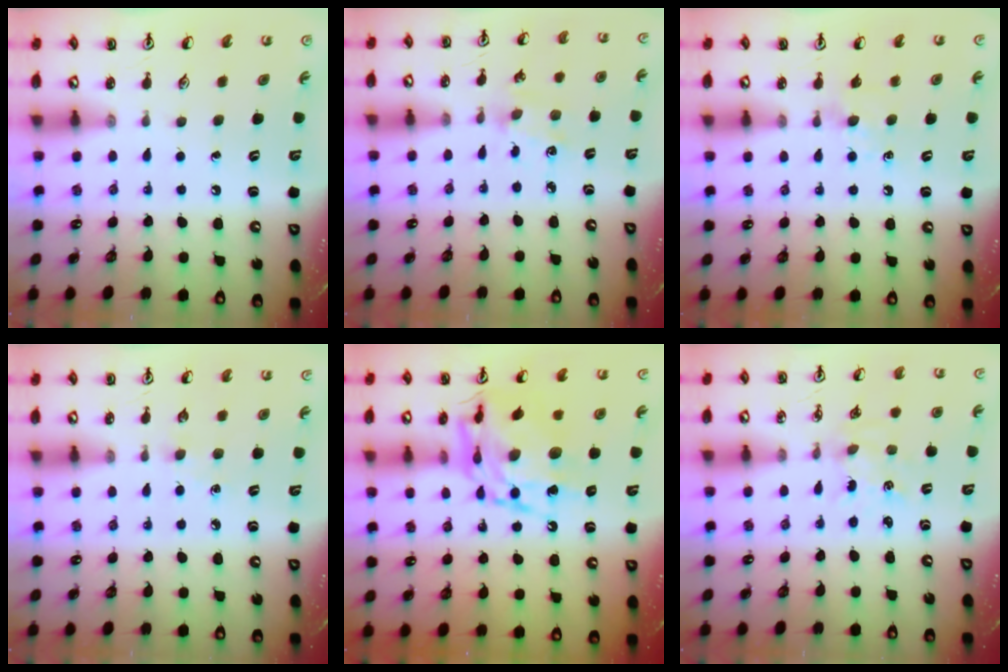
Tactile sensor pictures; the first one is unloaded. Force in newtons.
{"total": 1.8, "press": 1.8, "slide": 0.3}
{"total": 5.0, "press": 5.0, "slide": 0.8}
{"total": 2.7, "press": 2.7, "slide": 0.4}
{"total": 16.0, "press": 16.0, "slide": 1.4}
{"total": 1.6, "press": 1.6, "slide": 0.3}